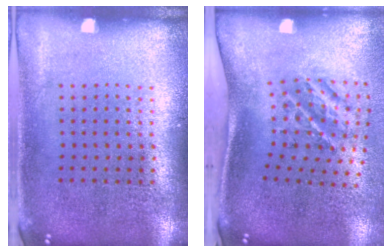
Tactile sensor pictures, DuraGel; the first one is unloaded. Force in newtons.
{"total": 2.2, "press": 1.2, "slide": 1.8}